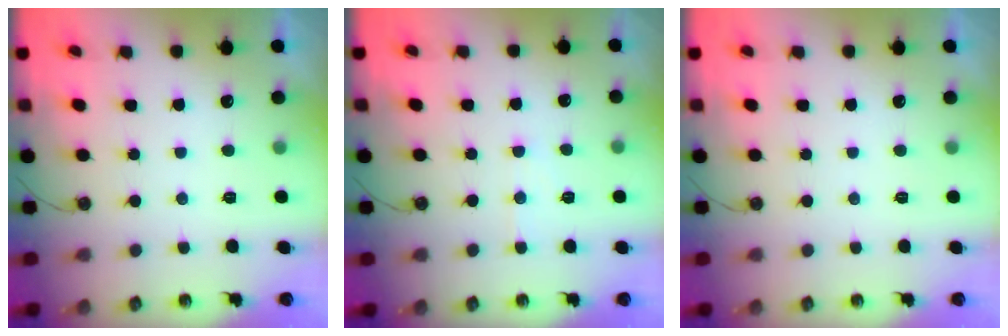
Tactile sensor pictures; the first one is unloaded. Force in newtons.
{"total": 4.7, "press": 4.6, "slide": 0.3}
{"total": 0.0}